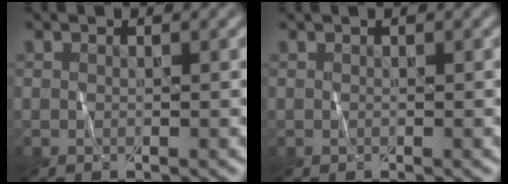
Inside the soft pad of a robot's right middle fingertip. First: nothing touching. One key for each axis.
{"total": 0.0}